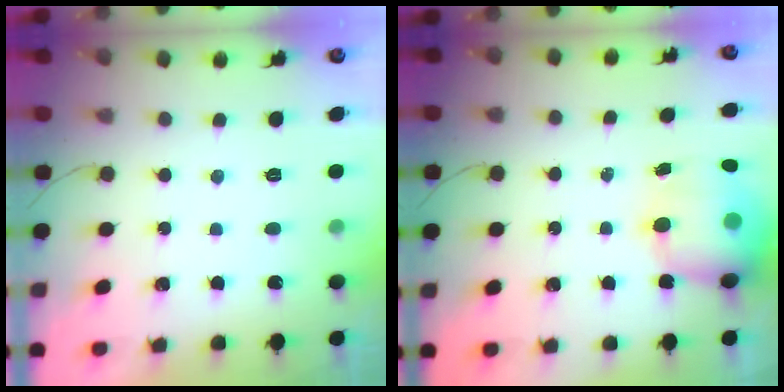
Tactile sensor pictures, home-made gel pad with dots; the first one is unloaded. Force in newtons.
{"total": 14.6, "press": 14.2, "slide": 3.4}